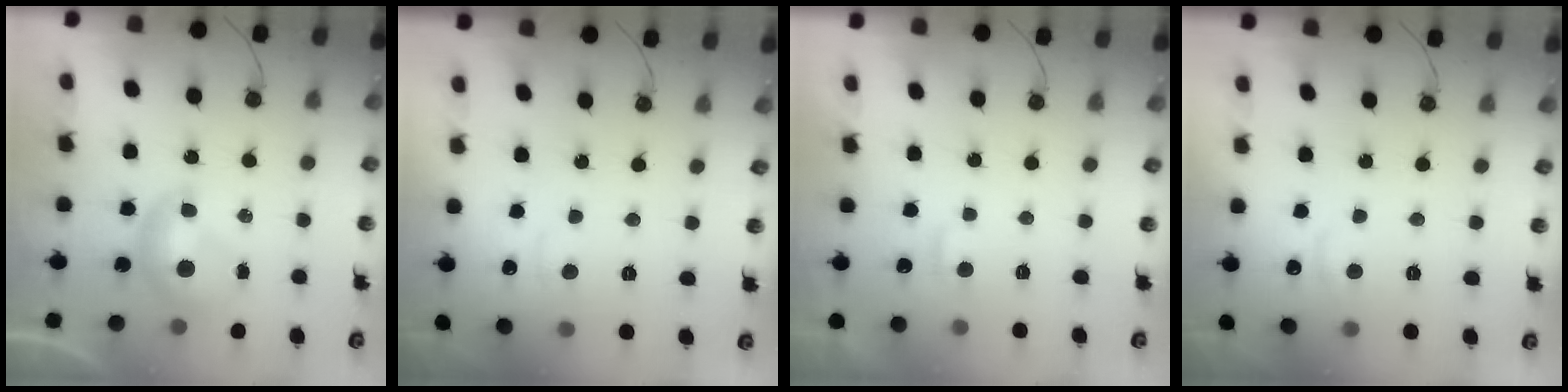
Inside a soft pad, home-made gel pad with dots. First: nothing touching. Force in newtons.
{"total": 0.9, "press": 0.1, "slide": 0.9}
{"total": 2.7, "press": 2.7, "slide": 0.4}
{"total": 1.1, "press": 0.7, "slide": 0.8}